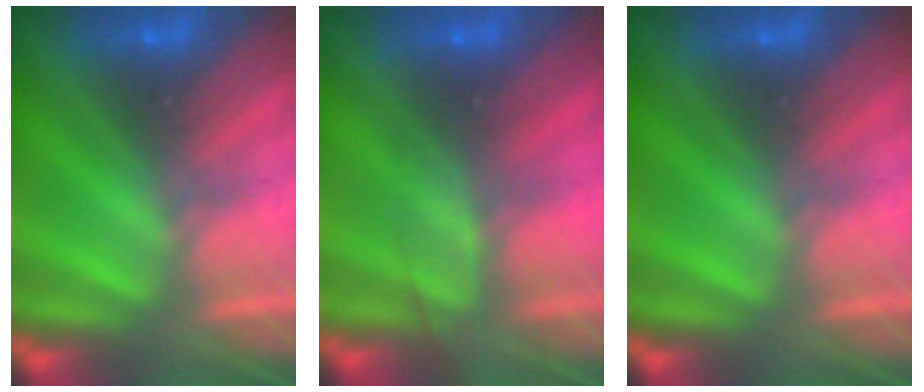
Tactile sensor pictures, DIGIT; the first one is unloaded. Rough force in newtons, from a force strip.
{"total": 2.5}
{"total": 0.0}